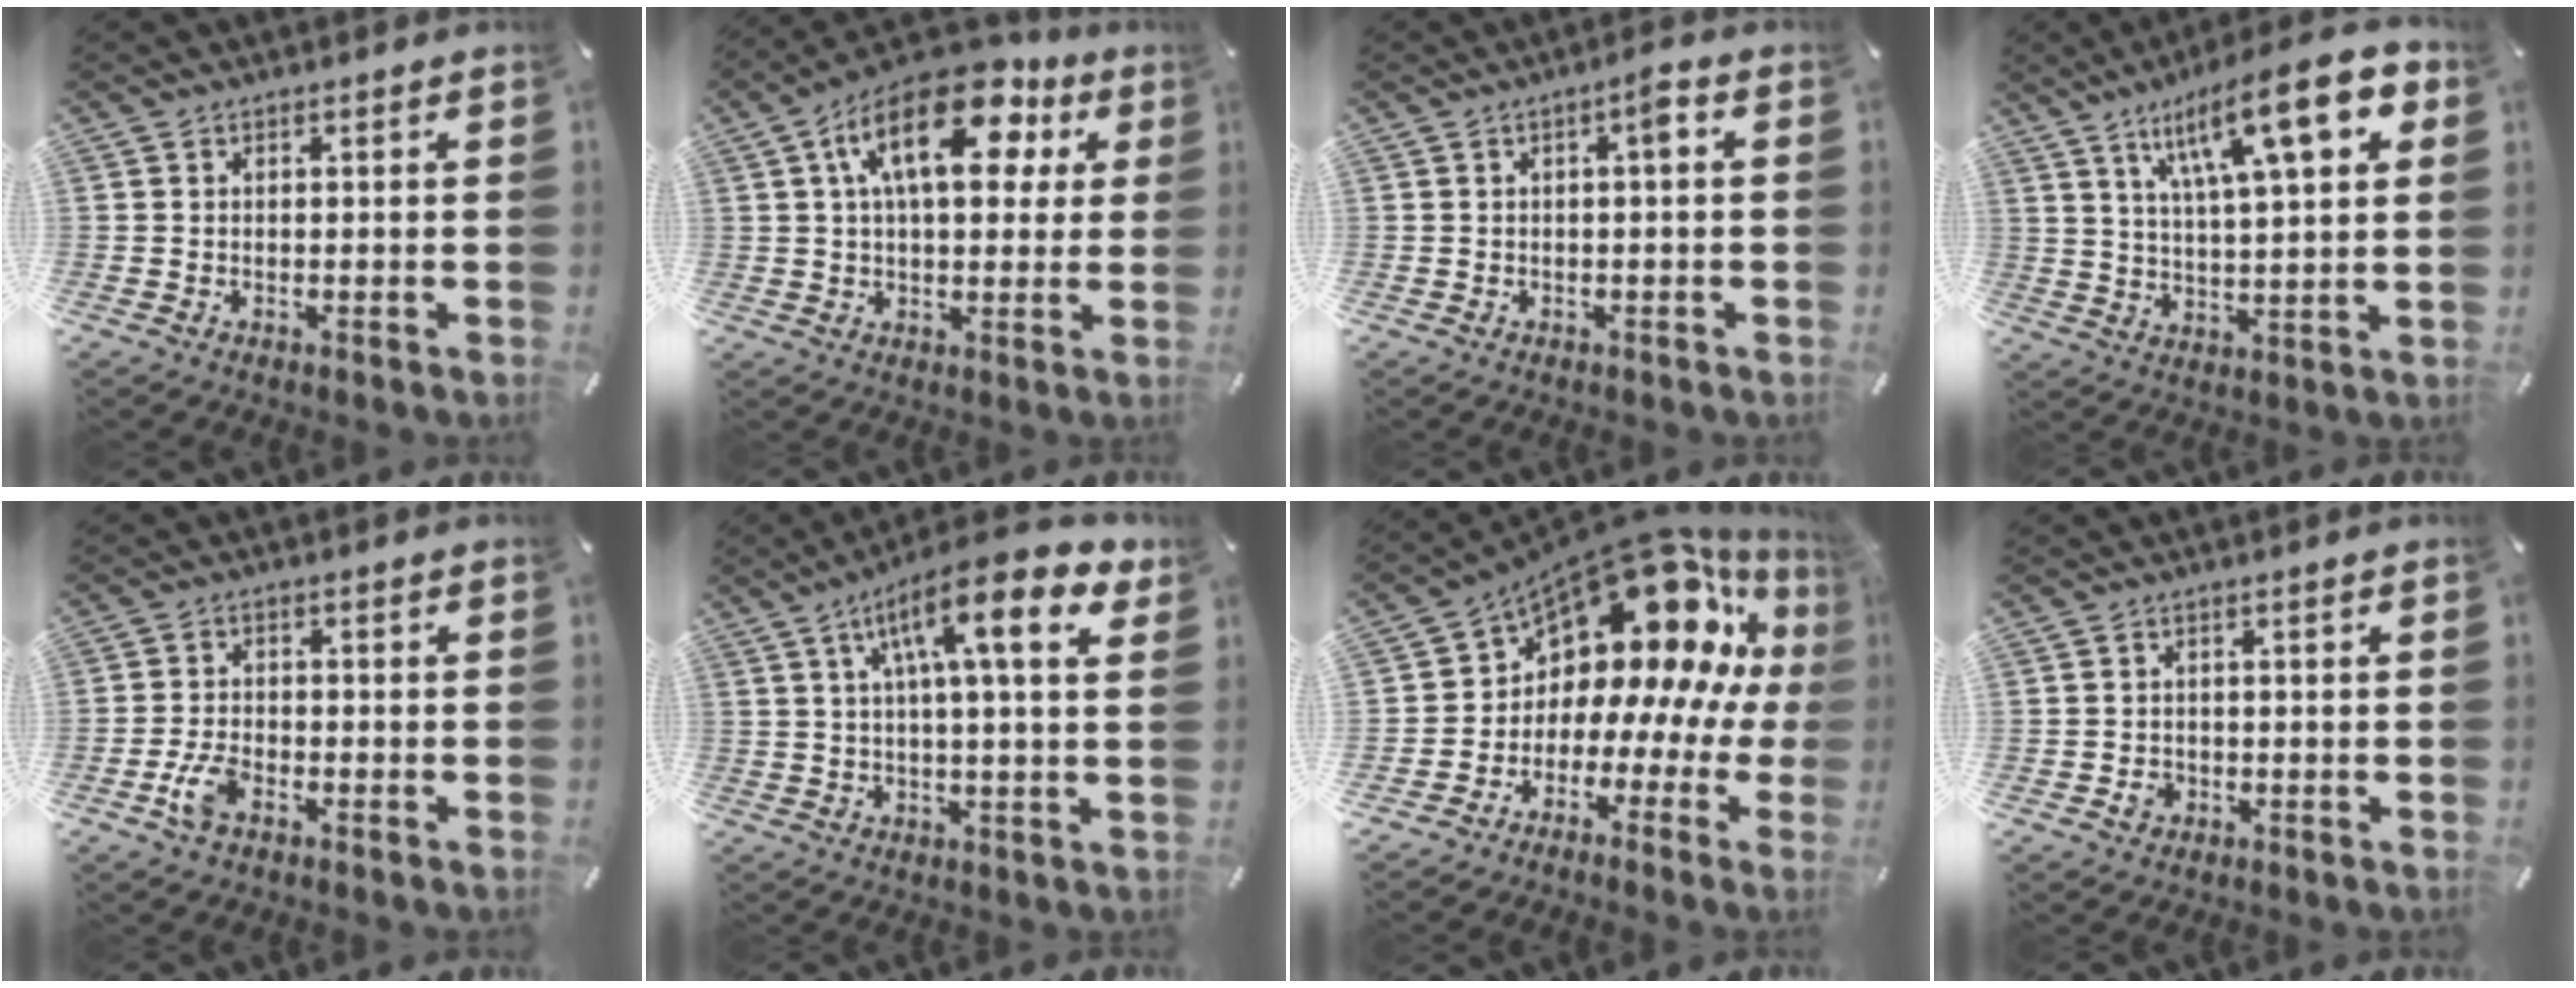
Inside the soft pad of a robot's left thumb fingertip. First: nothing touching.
{"total": 18.2, "force": [6.7, 9.3, 14.2], "torque": [-0.232, -0.015, 0.107]}
{"total": 3.1, "force": [0.0, 0.7, 3.0], "torque": [-0.049, 0.006, -0.006]}
{"total": 18.9, "force": [10.0, 4.9, 15.3], "torque": [-0.249, -0.037, 0.152]}
{"total": 5.3, "force": [-2.7, 2.7, 3.7], "torque": [-0.092, 0.003, -0.054]}
{"total": 16.1, "force": [6.7, 3.7, 14.1], "torque": [-0.229, -0.018, 0.102]}
{"total": 15.9, "force": [9.9, 8.7, 8.9], "torque": [-0.141, -0.100, 0.165]}
{"total": 2.0, "force": [-0.6, 1.7, 0.9], "torque": [-0.017, 0.004, -0.013]}